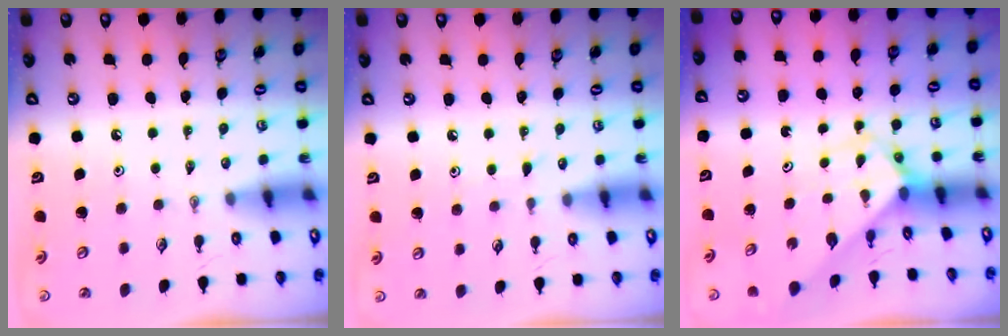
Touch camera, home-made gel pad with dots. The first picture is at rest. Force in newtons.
{"total": 4.5, "press": 4.4, "slide": 0.7}
{"total": 2.8, "press": 2.8, "slide": 0.1}